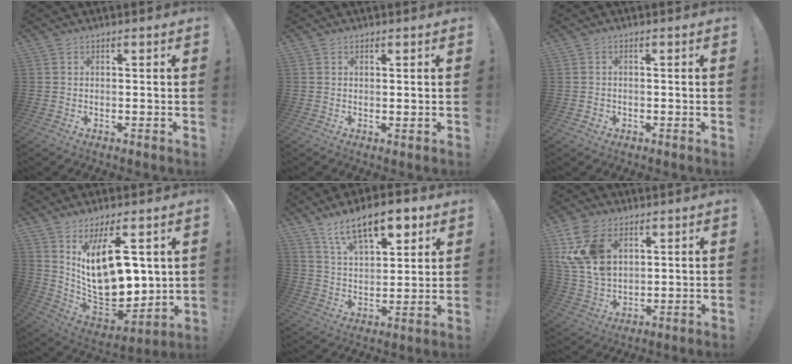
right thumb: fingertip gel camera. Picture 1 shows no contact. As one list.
[{"total": 0.8, "force": [0.7, 0.2, 0.4], "torque": [0.000, -0.003, 0.011]}, {"total": 1.6, "force": [-0.6, 1.4, 0.6], "torque": [-0.009, 0.001, -0.011]}, {"total": 21.9, "force": [6.8, 11.3, 17.5], "torque": [-0.312, -0.052, 0.124]}, {"total": 15.0, "force": [9.5, 6.4, 9.7], "torque": [-0.162, -0.047, 0.167]}, {"total": 15.7, "force": [6.0, 10.8, 9.7], "torque": [-0.207, -0.024, 0.118]}]